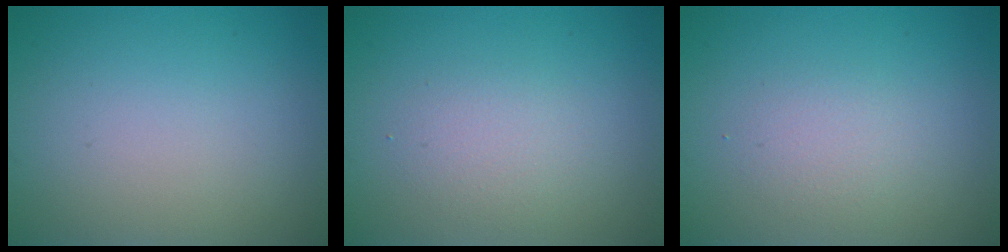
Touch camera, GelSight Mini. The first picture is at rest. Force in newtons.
{"total": 1.8, "press": 1.8, "slide": 0.0}
{"total": 1.6, "press": 1.6, "slide": 0.0}